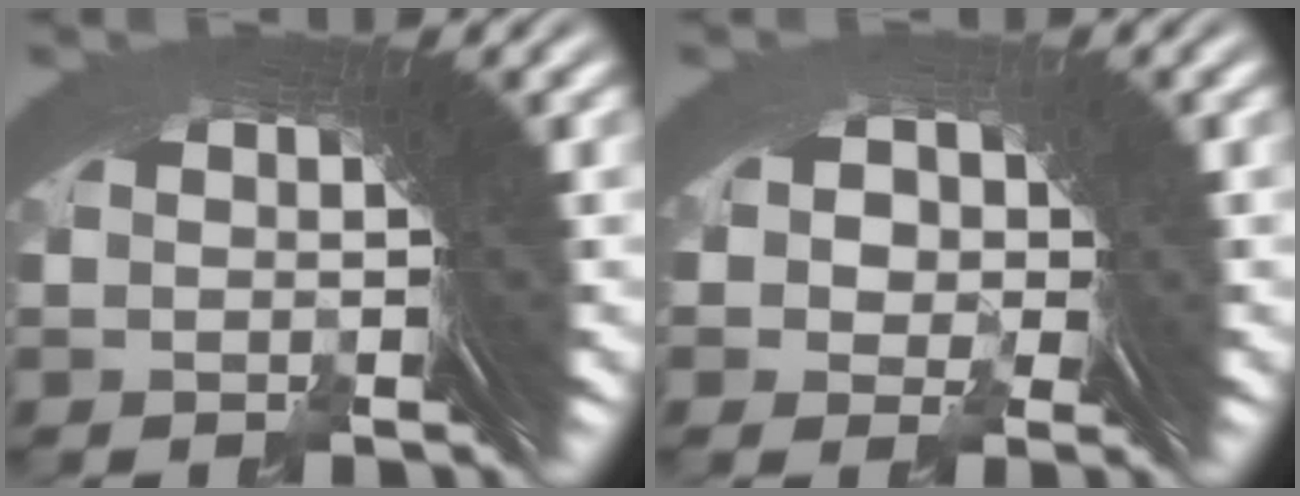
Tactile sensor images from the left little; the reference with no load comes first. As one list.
[{"total": 3.9, "force": [-1.0, 3.7, 0.9], "torque": [-0.043, -0.019, -0.013]}]